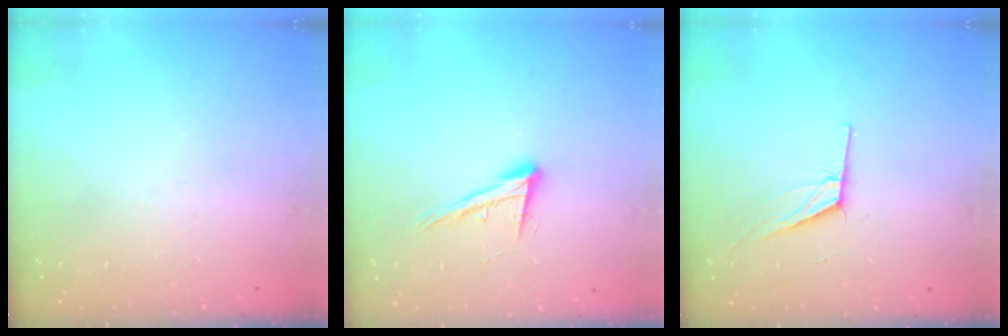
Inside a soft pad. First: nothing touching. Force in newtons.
{"total": 13.2, "press": 12.7, "slide": 3.4}
{"total": 7.8, "press": 7.2, "slide": 3.2}